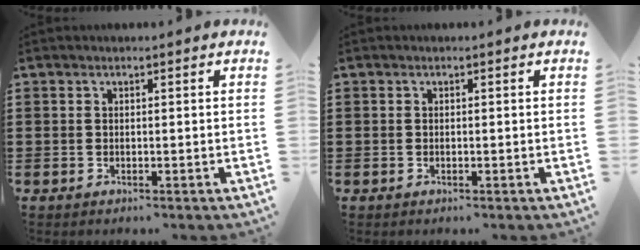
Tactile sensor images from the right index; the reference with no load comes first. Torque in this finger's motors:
{"motor_torque": [0.64, 1.50, 0.01, 0.01]}